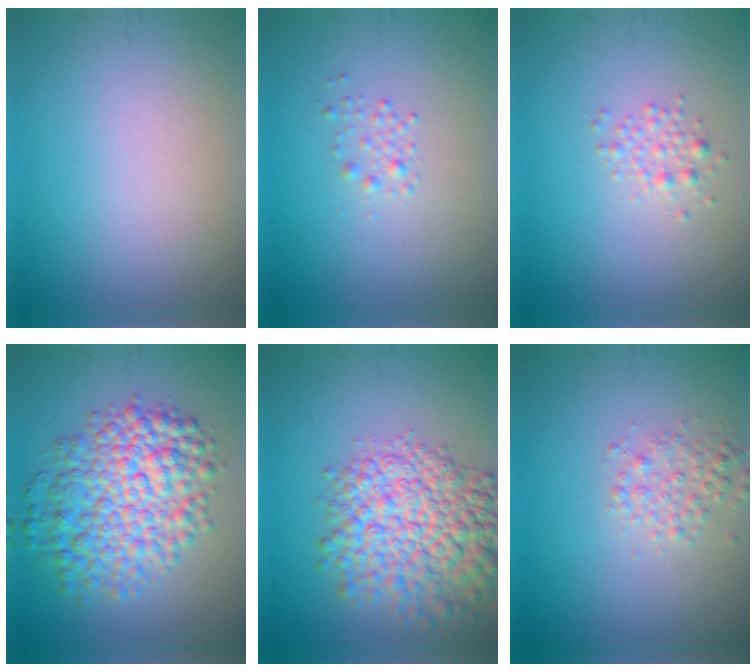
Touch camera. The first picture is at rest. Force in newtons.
{"total": 1.1, "press": 1.1, "slide": 0.1}
{"total": 1.4, "press": 1.4, "slide": 0.1}
{"total": 8.0, "press": 8.0, "slide": 0.1}
{"total": 8.9, "press": 8.9, "slide": 0.2}
{"total": 2.1, "press": 2.1, "slide": 0.0}